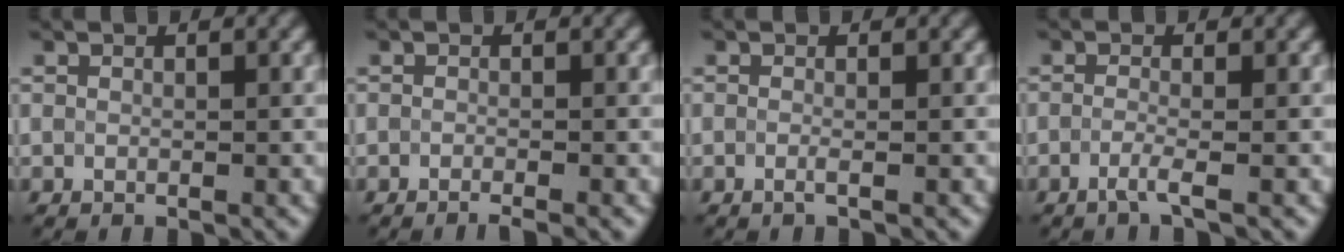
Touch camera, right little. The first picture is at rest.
{"total": 1.6, "force": [-1.5, 0.1, 0.6], "torque": [0.000, -0.008, -0.025]}
{"total": 0.7, "force": [-0.6, 0.1, 0.3], "torque": [-0.005, -0.006, -0.014]}
{"total": 1.5, "force": [-1.4, 0.0, 0.7], "torque": [-0.012, -0.002, -0.032]}